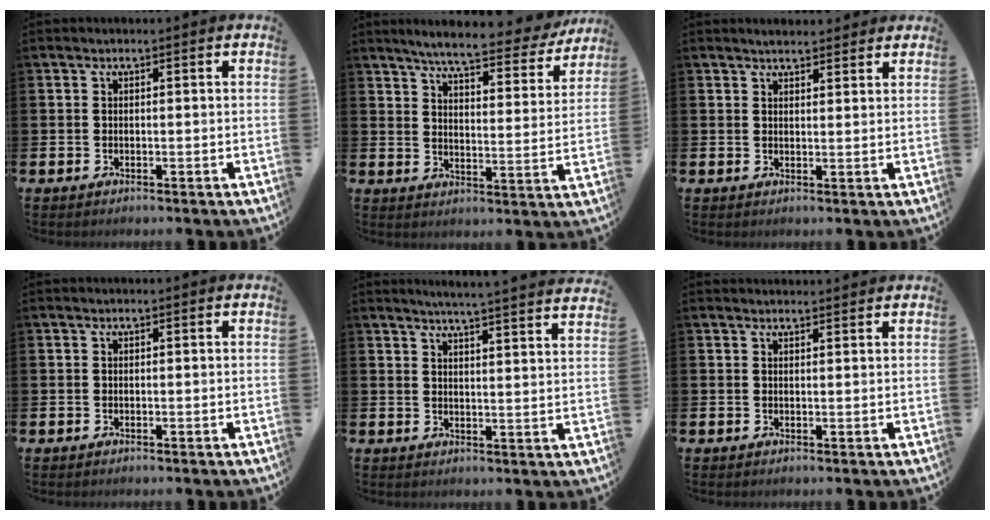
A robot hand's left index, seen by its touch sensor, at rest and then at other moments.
{"total": 6.4, "force": [5.9, 0.6, 2.3], "torque": [-0.058, -0.041, 0.095]}
{"total": 2.5, "force": [2.5, 0.5, 0.2], "torque": [-0.008, -0.004, 0.045]}
{"total": 0.0}
{"total": 4.9, "force": [4.7, -1.1, 0.7], "torque": [-0.024, -0.035, 0.082]}
{"total": 1.3, "force": [1.3, 0.1, 0.0], "torque": [0.008, -0.005, 0.022]}